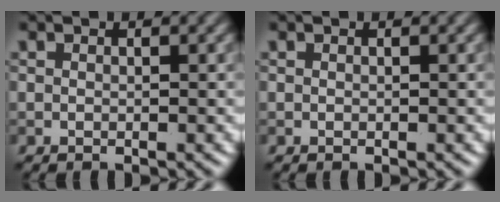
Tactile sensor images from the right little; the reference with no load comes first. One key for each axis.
{"total": 0.0}